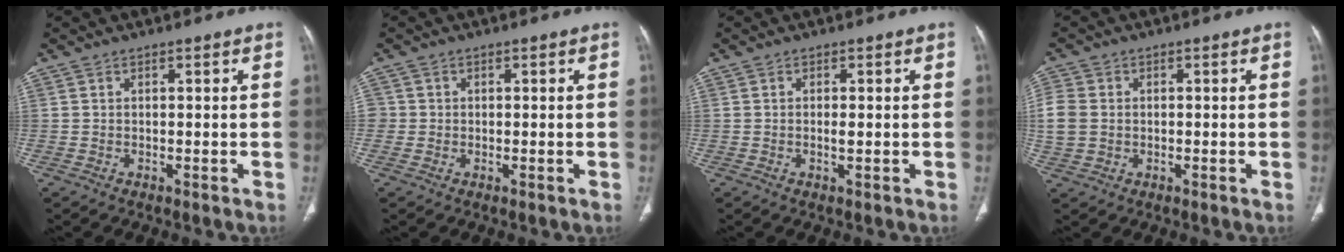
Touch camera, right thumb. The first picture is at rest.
{"total": 2.3, "force": [-0.2, 2.3, 0.6], "torque": [-0.003, 0.007, -0.004]}
{"total": 1.2, "force": [-0.1, 0.3, 1.2], "torque": [-0.024, -0.003, -0.001]}
{"total": 6.6, "force": [0.0, 5.5, 3.7], "torque": [-0.096, 0.008, 0.001]}